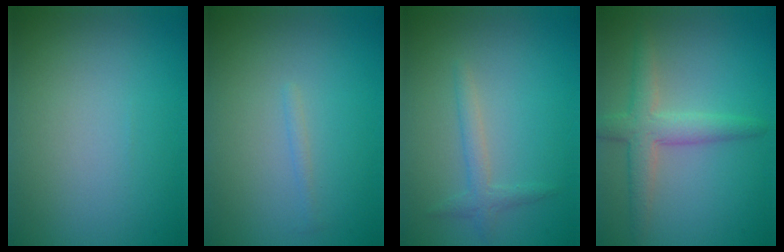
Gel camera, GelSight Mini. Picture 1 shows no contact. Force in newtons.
{"total": 0.6, "press": 0.6, "slide": 0.0}
{"total": 1.7, "press": 1.7, "slide": 0.1}
{"total": 3.8, "press": 3.8, "slide": 0.2}